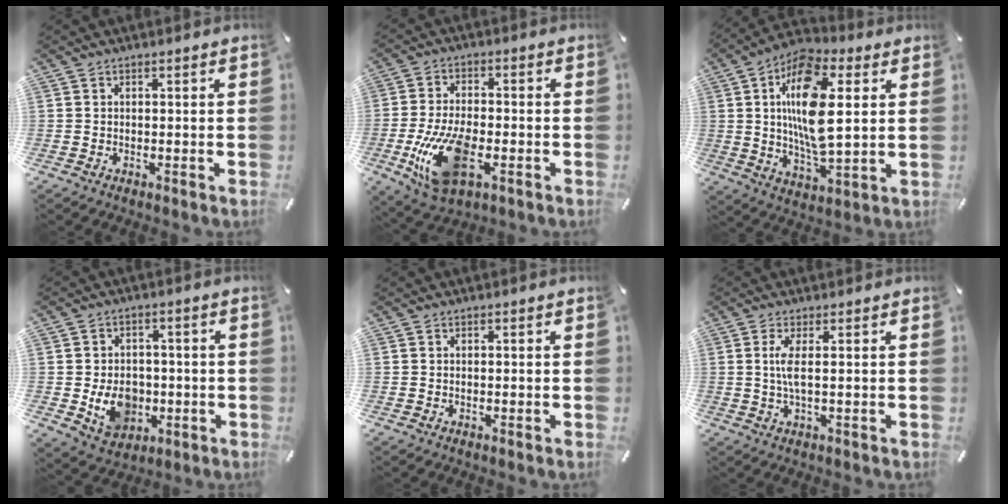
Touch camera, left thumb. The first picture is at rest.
{"total": 14.8, "force": [-4.3, 8.0, 11.6], "torque": [-0.238, -0.002, -0.070]}
{"total": 16.9, "force": [4.0, 7.3, 14.7], "torque": [-0.297, -0.003, 0.064]}
{"total": 9.9, "force": [-2.1, 8.1, 5.3], "torque": [-0.091, 0.014, -0.033]}
{"total": 0.0}
{"total": 4.8, "force": [0.6, 0.6, 4.7], "torque": [-0.097, -0.006, 0.006]}